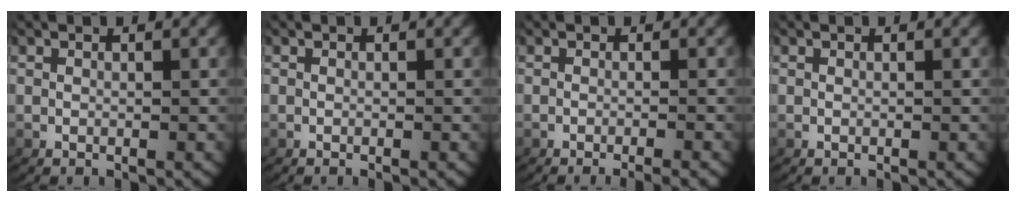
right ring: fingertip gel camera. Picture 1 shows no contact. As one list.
[{"total": 0.0}, {"total": 2.6, "force": [-2.2, 0.3, 1.4], "torque": [-0.005, 0.004, -0.036]}, {"total": 0.0}]